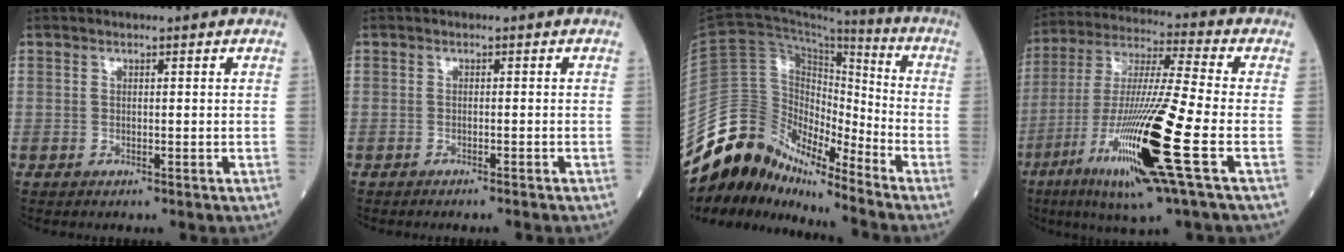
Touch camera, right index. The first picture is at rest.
{"total": 2.4, "force": [-2.1, -0.3, 1.1], "torque": [-0.016, 0.001, -0.026]}
{"total": 13.5, "force": [-12.3, 4.9, 2.3], "torque": [-0.028, 0.085, -0.228]}
{"total": 19.7, "force": [-7.2, -0.1, 18.3], "torque": [-0.373, -0.034, -0.135]}